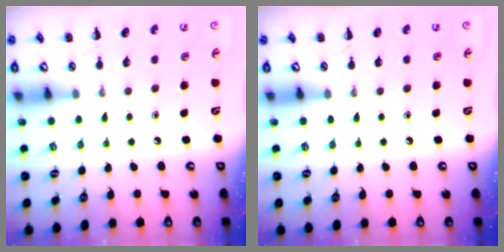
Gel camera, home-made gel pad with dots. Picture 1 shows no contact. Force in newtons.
{"total": 0.0}